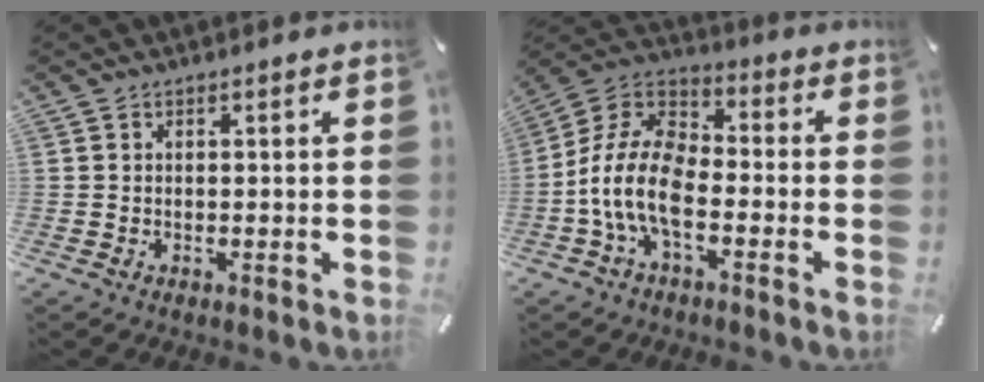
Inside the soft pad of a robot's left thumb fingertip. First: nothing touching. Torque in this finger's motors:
{"motor_torque": [-0.09, 1.62, 0.93, -0.32, 0.64]}